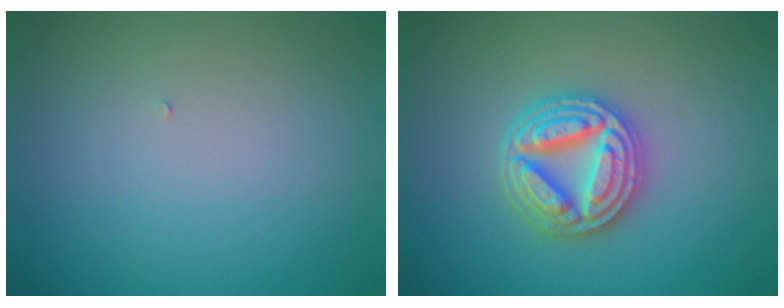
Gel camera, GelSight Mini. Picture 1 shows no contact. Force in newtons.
{"total": 4.9, "press": 4.8, "slide": 0.8}